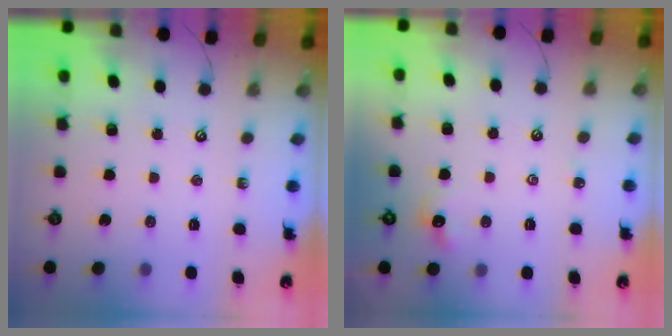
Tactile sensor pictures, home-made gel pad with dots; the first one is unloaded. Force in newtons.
{"total": 2.0, "press": 2.0, "slide": 0.3}